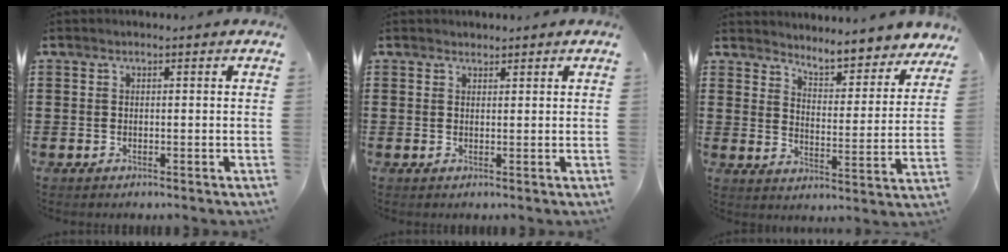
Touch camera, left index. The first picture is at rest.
{"total": 1.1, "force": [1.1, 0.4, -0.1], "torque": [0.000, 0.001, 0.022]}
{"total": 5.5, "force": [5.5, 0.0, 0.8], "torque": [-0.028, -0.050, 0.088]}